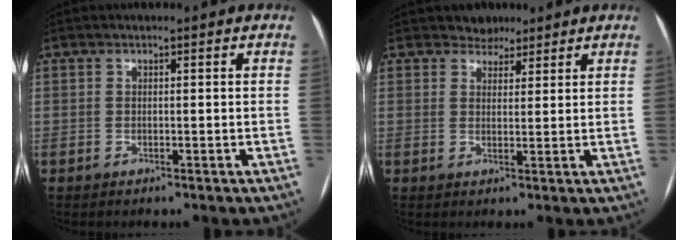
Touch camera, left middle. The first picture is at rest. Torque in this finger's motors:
{"motor_torque": [0.01, -0.01, -0.06, -0.01]}